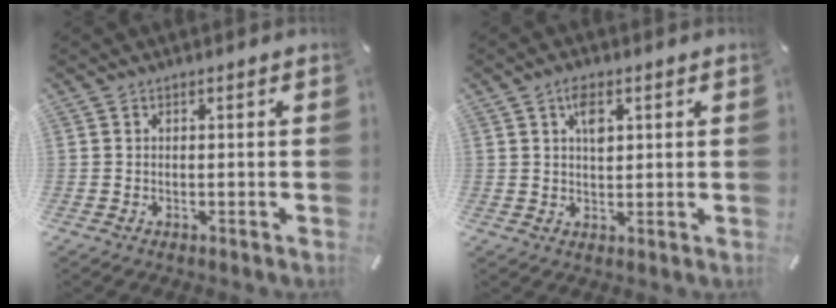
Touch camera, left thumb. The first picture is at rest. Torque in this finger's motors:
{"motor_torque": [0.64, 0.69, 0.51, -0.42, 0.16]}